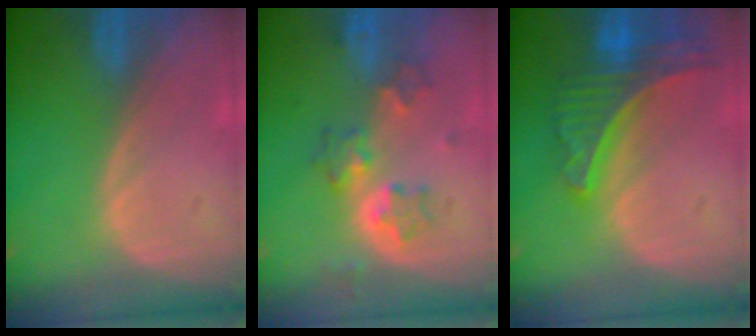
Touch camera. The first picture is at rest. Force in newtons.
{"total": 5.8, "press": 5.4, "slide": 2.0}
{"total": 8.5, "press": 7.4, "slide": 4.3}